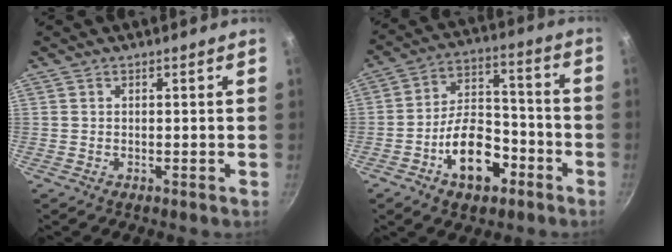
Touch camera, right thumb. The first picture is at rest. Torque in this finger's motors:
{"motor_torque": [0.10, 0.42, -0.02, 0.00, 0.27]}